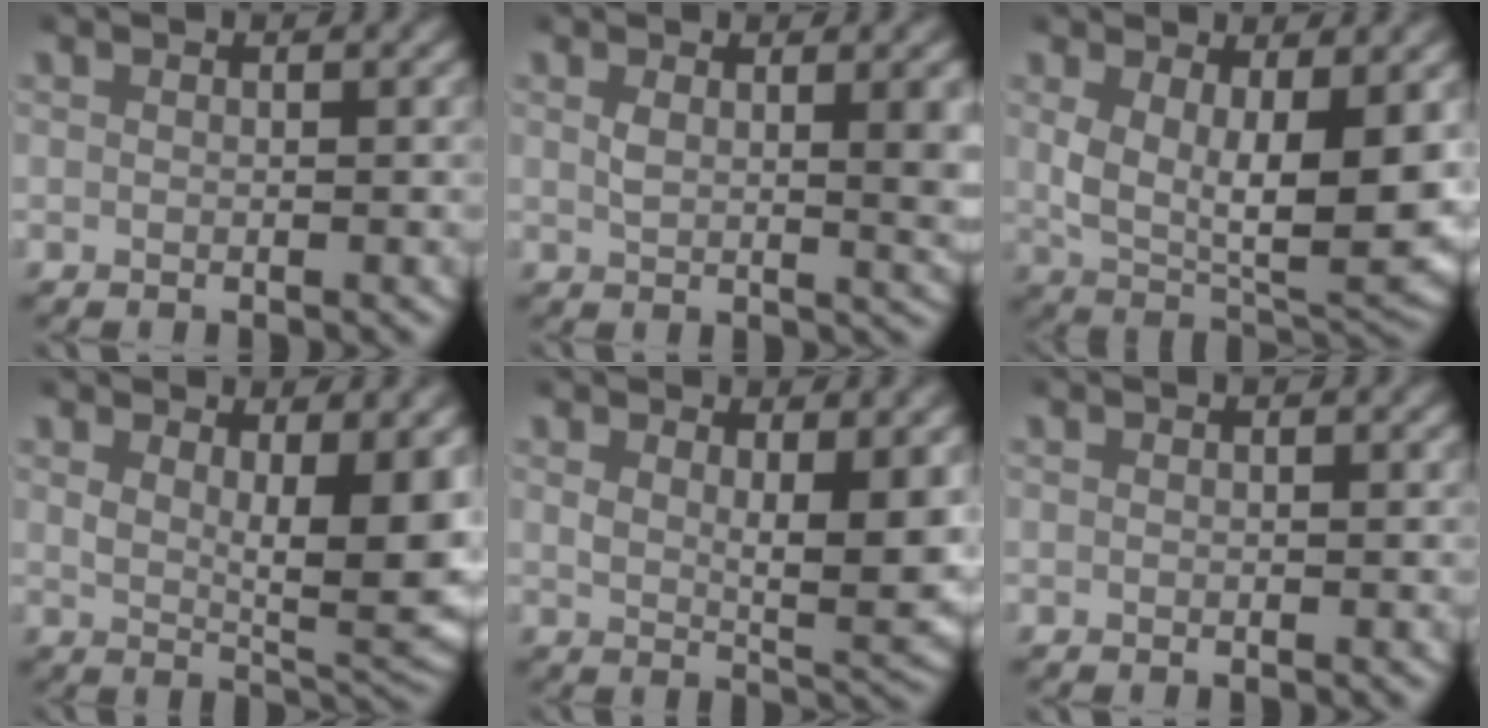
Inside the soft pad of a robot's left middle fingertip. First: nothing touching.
{"total": 3.6, "force": [1.0, 0.9, 3.3], "torque": [-0.037, -0.008, 0.022]}
{"total": 8.1, "force": [0.9, 4.1, 7.0], "torque": [-0.124, -0.028, 0.025]}
{"total": 6.6, "force": [2.1, 2.2, 5.9], "torque": [-0.079, -0.017, 0.043]}
{"total": 4.8, "force": [2.0, 1.5, 4.1], "torque": [-0.060, -0.017, 0.039]}
{"total": 0.0}